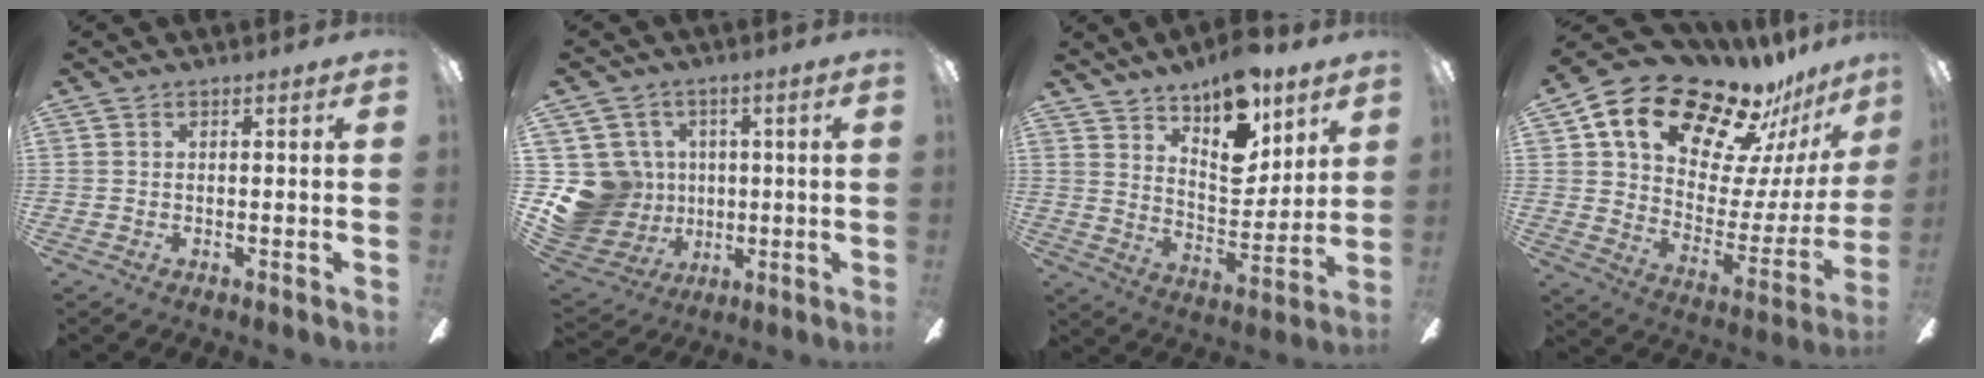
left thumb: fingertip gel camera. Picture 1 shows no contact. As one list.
[{"total": 14.6, "force": [0.5, 13.9, 4.5], "torque": [-0.133, -0.008, 0.031]}, {"total": 14.1, "force": [10.6, 6.0, 7.1], "torque": [-0.106, -0.064, 0.189]}, {"total": 21.4, "force": [15.8, 10.4, 10.1], "torque": [-0.177, -0.103, 0.280]}]